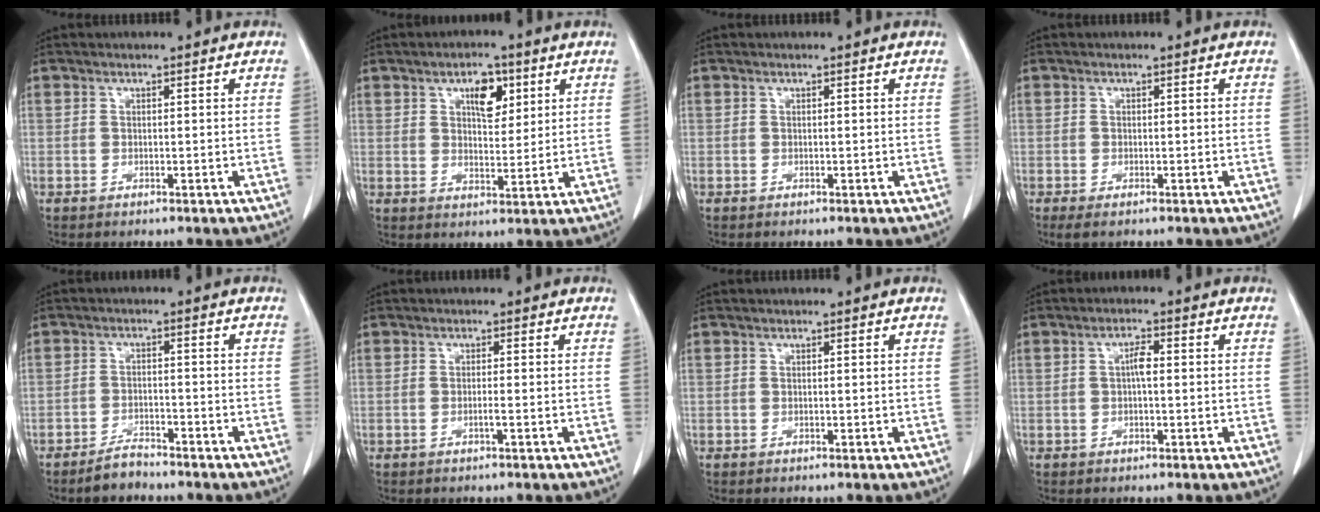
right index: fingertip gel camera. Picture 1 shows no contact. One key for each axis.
{"total": 5.7, "fx": 2.7, "fy": 2.7, "fz": 4.2, "tx": -0.069, "ty": 0.004, "tz": 0.045}
{"total": 0.0}
{"total": 1.6, "fx": -1.1, "fy": 0.4, "fz": 1.1, "tx": -0.019, "ty": -0.004, "tz": -0.014}
{"total": 3.4, "fx": -3.1, "fy": 0.9, "fz": 1.0, "tx": -0.022, "ty": -0.003, "tz": -0.055}
{"total": 1.0, "fx": -0.4, "fy": -0.2, "fz": 0.9, "tx": -0.016, "ty": 0.001, "tz": -0.007}
{"total": 0.0}
{"total": 2.2, "fx": 0.1, "fy": 0.5, "fz": 2.1, "tx": -0.040, "ty": 0.004, "tz": 0.001}